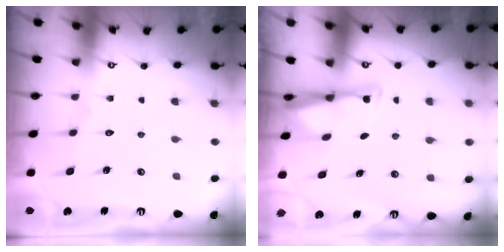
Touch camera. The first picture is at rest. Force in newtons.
{"total": 2.9, "press": 2.9, "slide": 0.4}